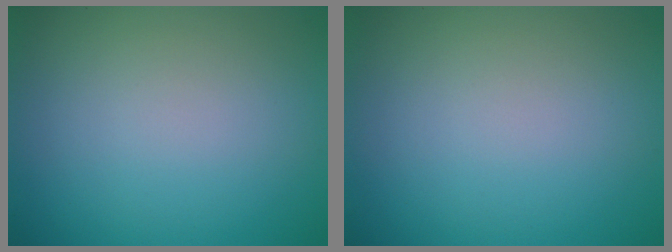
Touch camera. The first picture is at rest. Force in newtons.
{"total": 0.0}